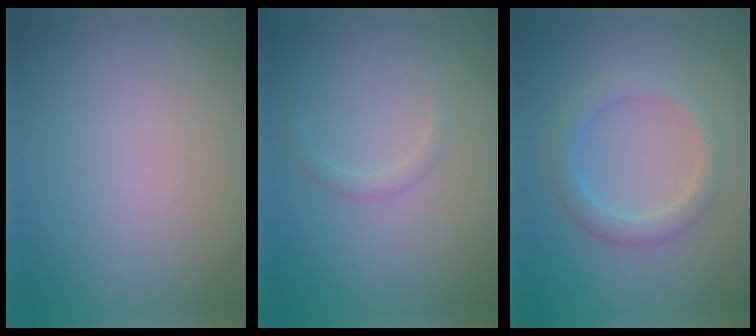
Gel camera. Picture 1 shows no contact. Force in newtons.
{"total": 0.9, "press": 0.9, "slide": 0.1}
{"total": 2.9, "press": 2.9, "slide": 0.3}